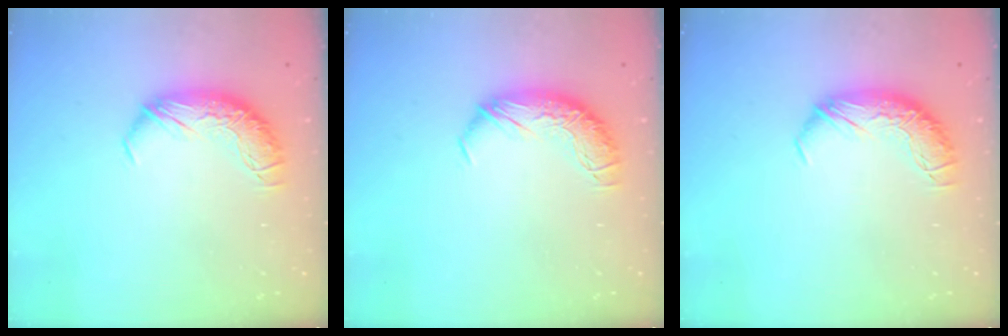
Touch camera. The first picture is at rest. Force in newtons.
{"total": 0.0}
{"total": 0.0}